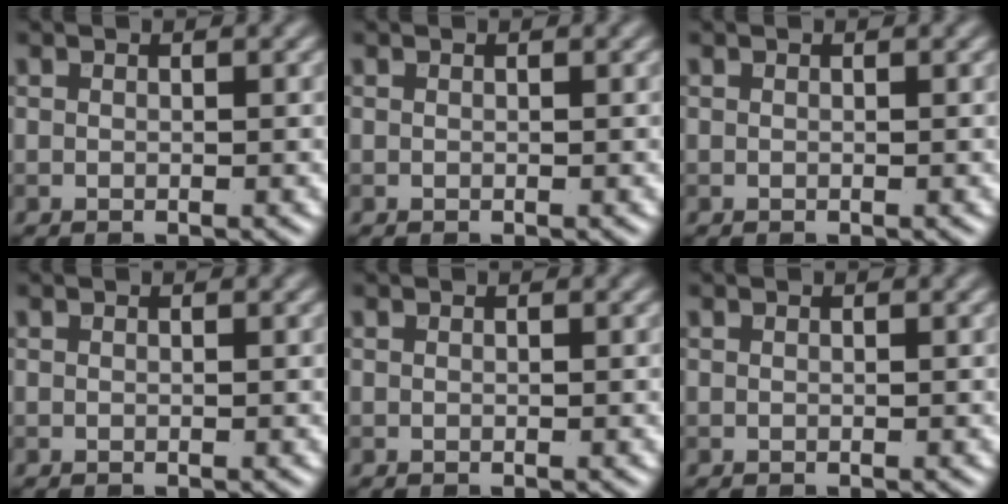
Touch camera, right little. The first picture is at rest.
{"total": 0.0}
{"total": 0.0}
{"total": 0.0}
{"total": 0.0}
{"total": 0.0}